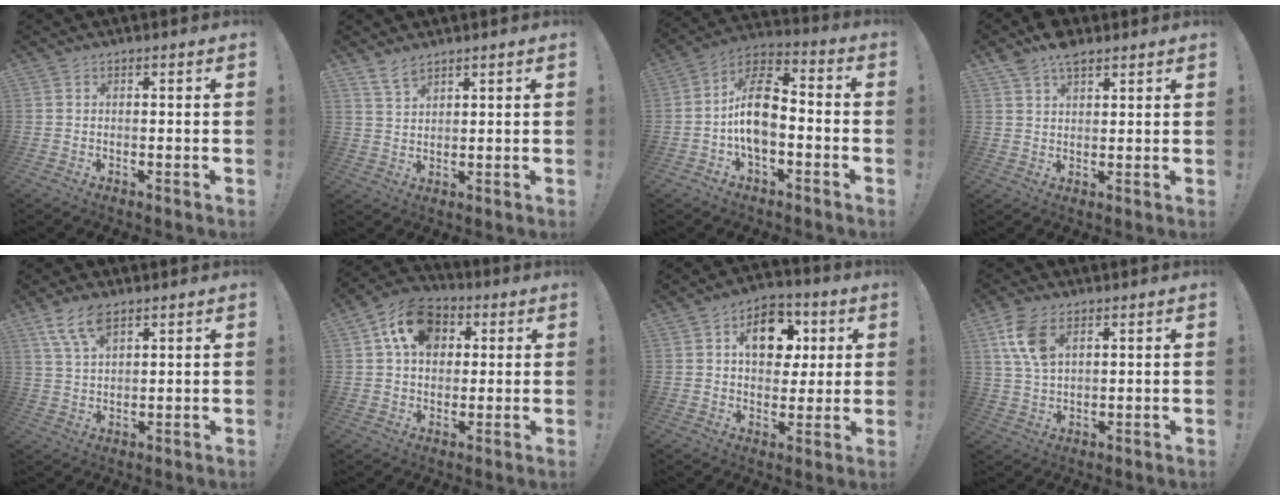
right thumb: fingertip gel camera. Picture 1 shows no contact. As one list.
[{"total": 5.2, "force": [4.2, 2.0, 2.1], "torque": [-0.039, -0.022, 0.080]}, {"total": 13.7, "force": [-2.6, 8.0, 10.8], "torque": [-0.188, 0.024, -0.042]}, {"total": 7.4, "force": [5.4, 3.7, 3.4], "torque": [-0.045, -0.025, 0.098]}, {"total": 8.3, "force": [5.3, 3.6, 5.4], "torque": [-0.098, -0.016, 0.100]}, {"total": 14.2, "force": [5.1, 10.6, 7.9], "torque": [-0.122, -0.006, 0.099]}, {"total": 13.5, "force": [4.3, 9.5, 8.5], "torque": [-0.103, -0.006, 0.076]}, {"total": 9.6, "force": [4.5, 5.7, 6.3], "torque": [-0.125, -0.010, 0.086]}]